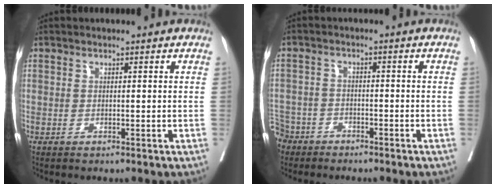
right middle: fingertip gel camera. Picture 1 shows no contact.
{"total": 6.8, "force": [-5.5, 4.0, 0.1], "torque": [-0.013, -0.002, -0.104]}